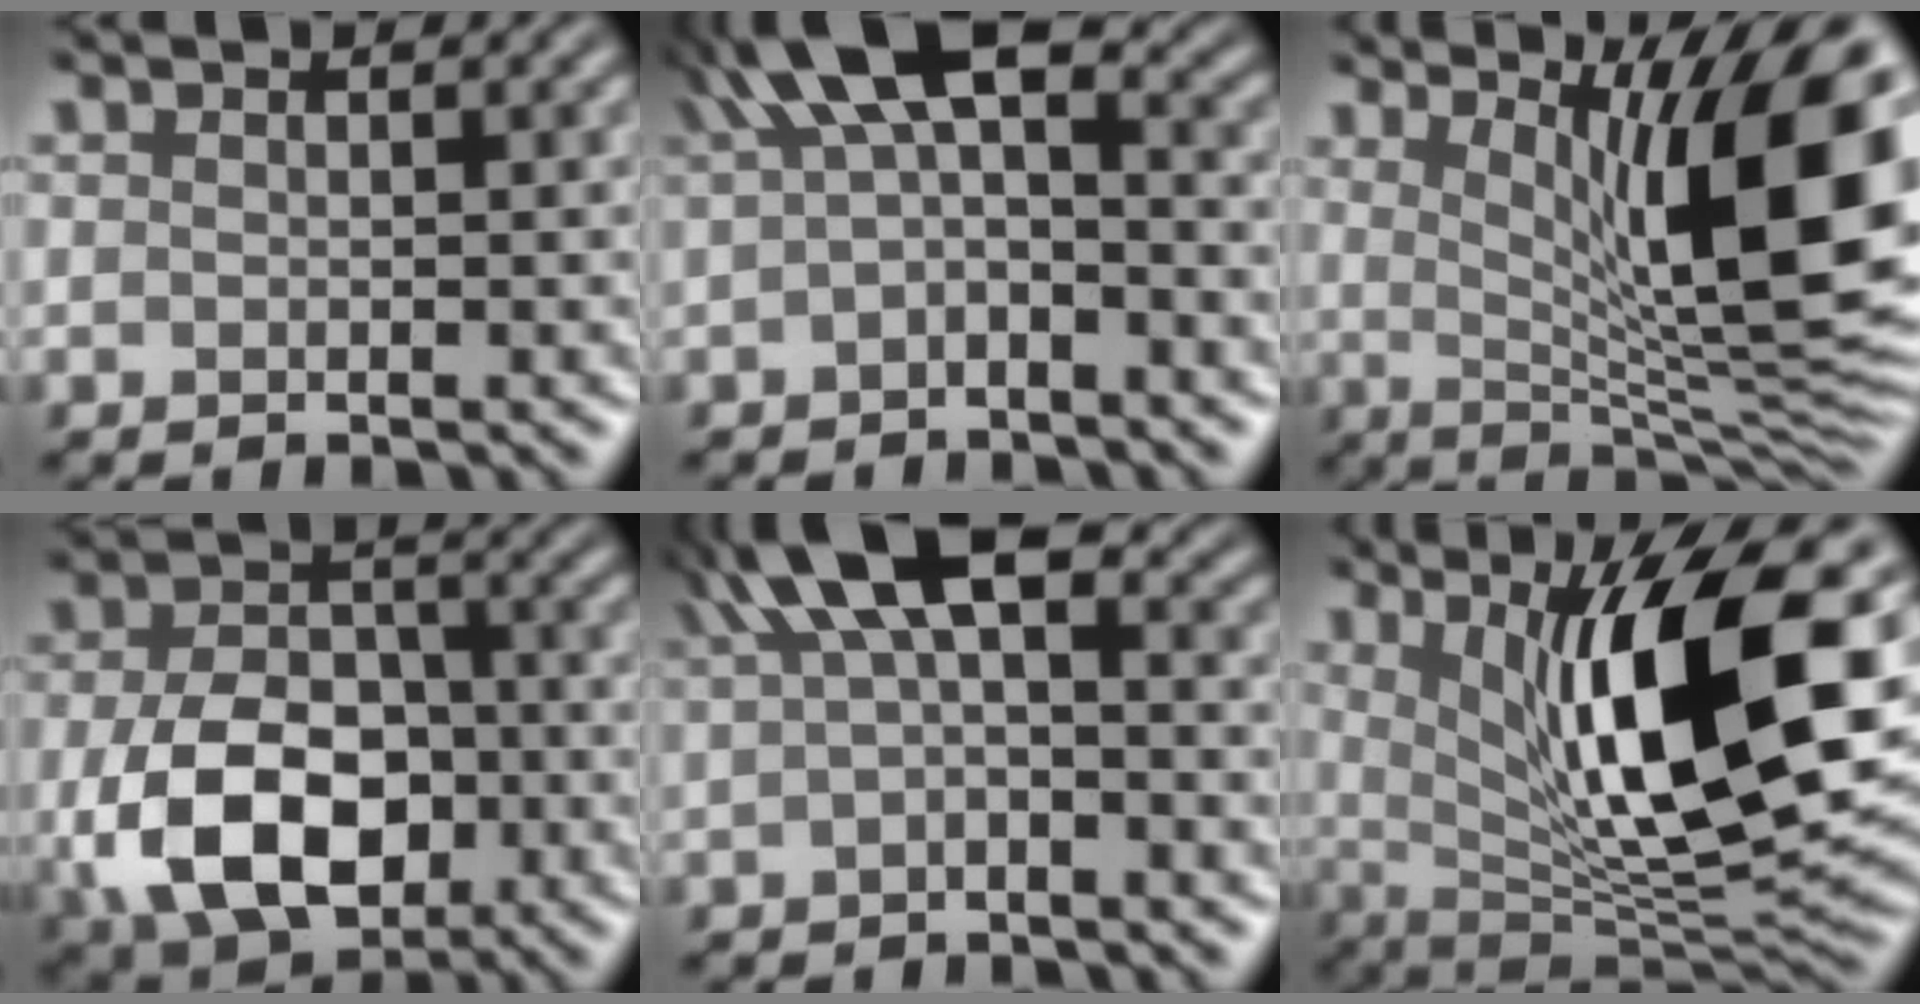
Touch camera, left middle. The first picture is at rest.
{"total": 6.9, "force": [1.4, 3.1, 6.0], "torque": [-0.101, 0.020, 0.010]}
{"total": 14.9, "force": [2.8, 4.1, 14.0], "torque": [-0.174, -0.004, 0.047]}
{"total": 10.4, "force": [-2.6, 6.7, 7.5], "torque": [-0.152, -0.017, -0.041]}
{"total": 7.0, "force": [2.2, 3.0, 5.9], "torque": [-0.101, 0.021, 0.028]}
{"total": 14.4, "force": [3.2, 4.7, 13.2], "torque": [-0.197, -0.009, 0.051]}